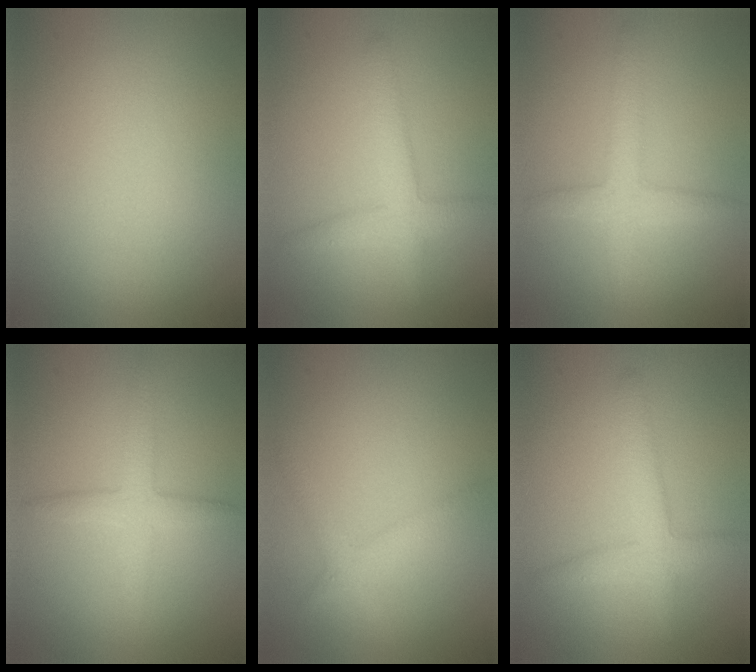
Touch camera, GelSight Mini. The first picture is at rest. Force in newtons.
{"total": 2.8, "press": 2.8, "slide": 0.2}
{"total": 2.7, "press": 2.7, "slide": 0.2}
{"total": 2.8, "press": 2.8, "slide": 0.0}
{"total": 1.9, "press": 1.9, "slide": 0.2}
{"total": 2.8, "press": 2.8, "slide": 0.2}